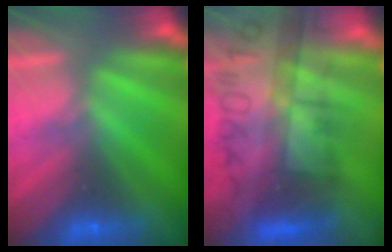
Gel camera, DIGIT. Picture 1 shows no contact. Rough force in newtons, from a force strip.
{"total": 7.6}